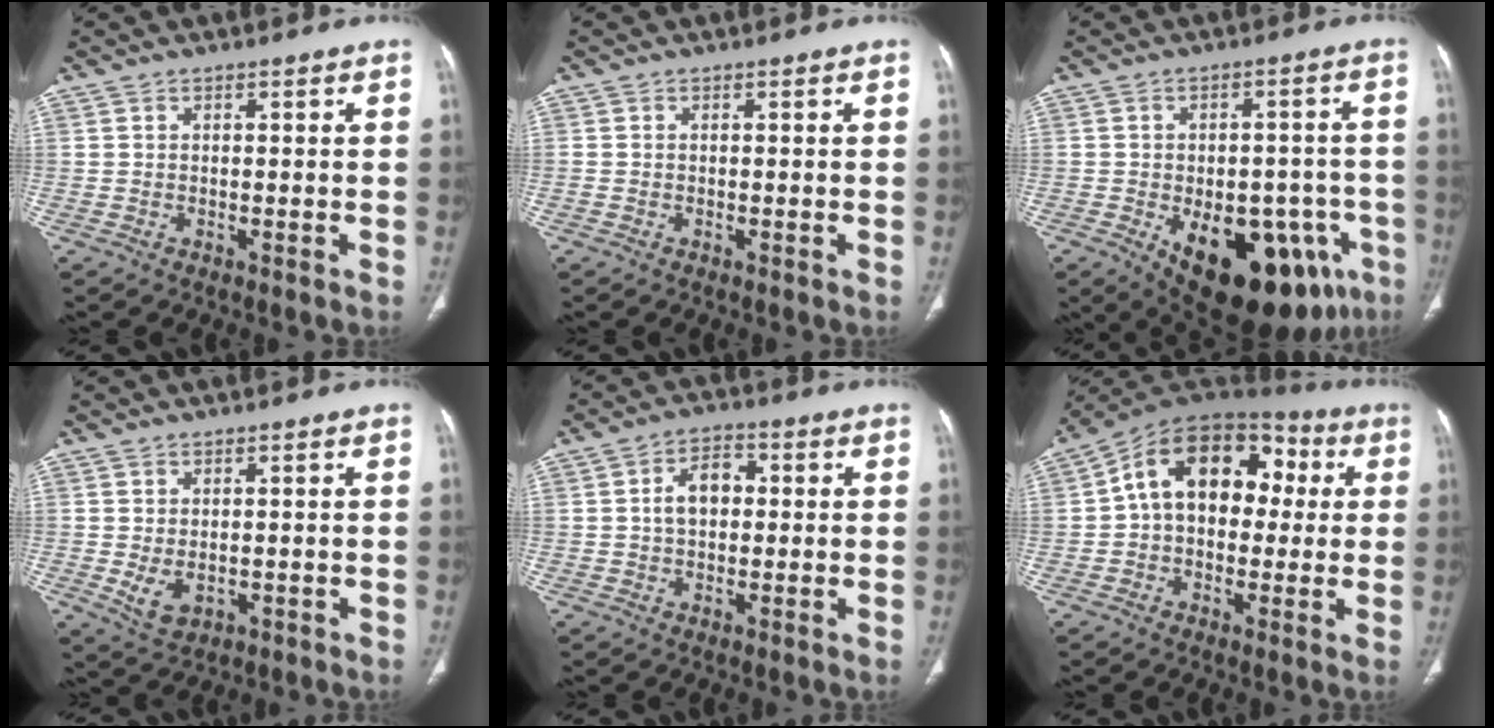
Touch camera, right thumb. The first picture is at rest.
{"total": 0.0}
{"total": 22.1, "force": [-9.1, 11.5, 16.5], "torque": [-0.176, 0.015, -0.104]}
{"total": 3.9, "force": [-0.7, 2.6, 2.9], "torque": [-0.050, -0.006, 0.004]}
{"total": 6.1, "force": [0.5, 4.1, 4.5], "torque": [-0.068, 0.018, 0.002]}
{"total": 17.7, "force": [2.3, 12.1, 12.7], "torque": [-0.156, 0.049, 0.025]}